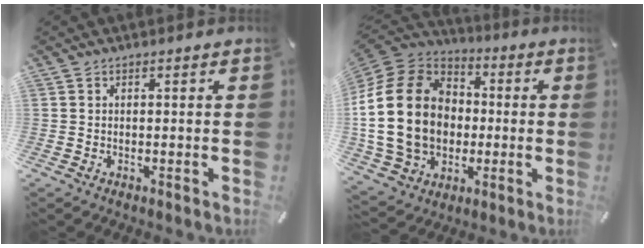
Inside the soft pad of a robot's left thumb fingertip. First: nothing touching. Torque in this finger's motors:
{"motor_torque": [1.90, 3.10, 1.96, -0.81, 1.05]}